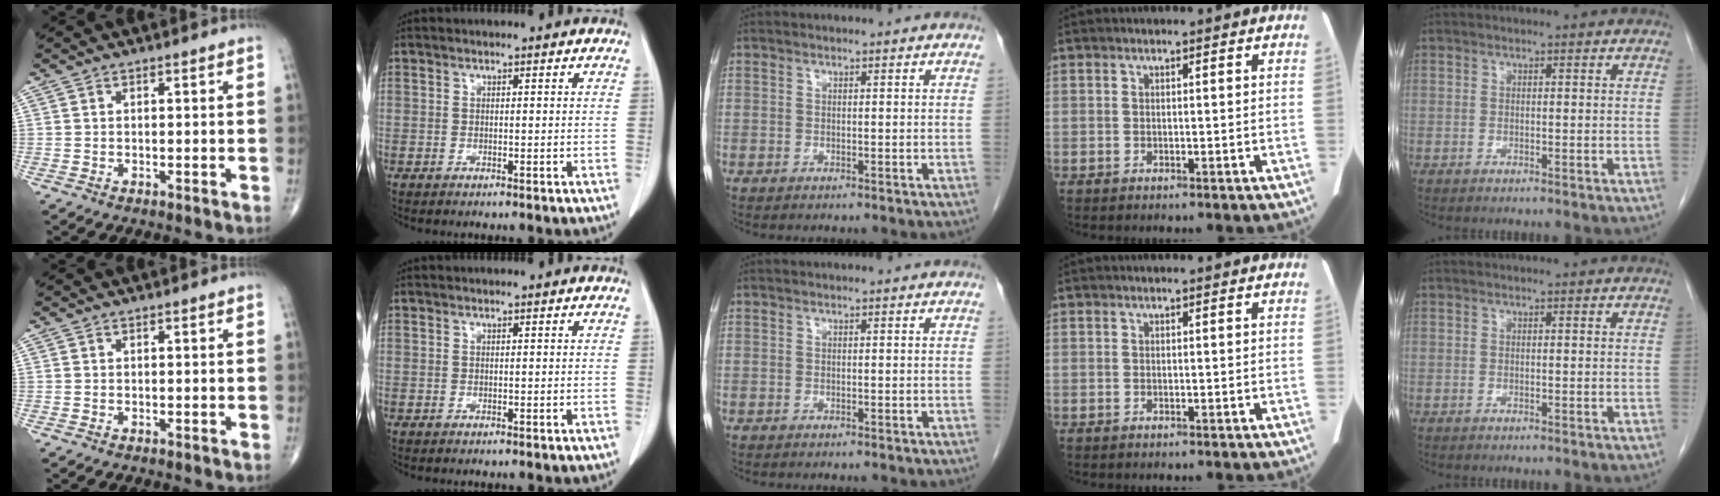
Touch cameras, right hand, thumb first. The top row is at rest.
{}